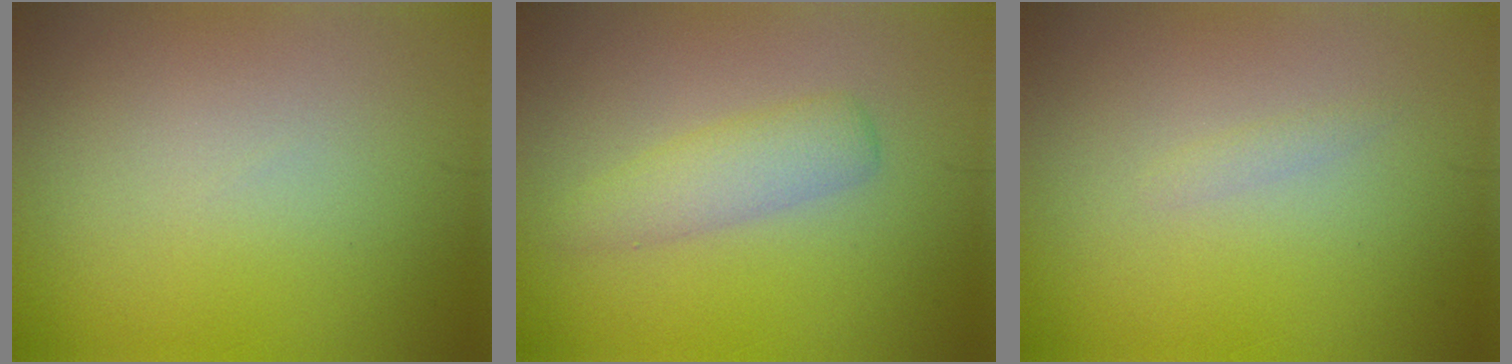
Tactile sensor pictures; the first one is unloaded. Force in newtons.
{"total": 2.6, "press": 2.6, "slide": 0.0}
{"total": 0.6, "press": 0.6, "slide": 0.0}